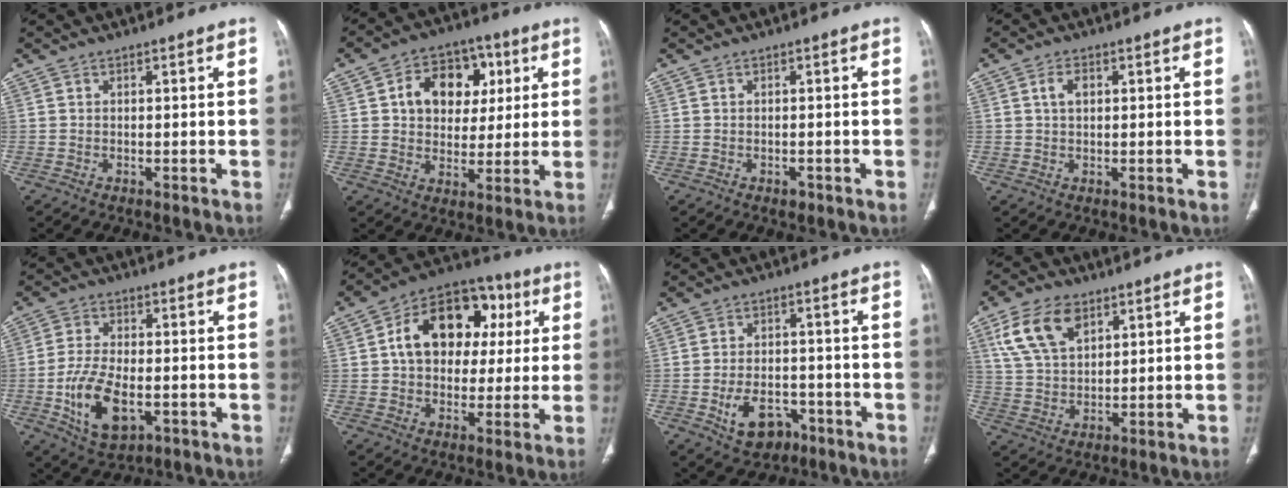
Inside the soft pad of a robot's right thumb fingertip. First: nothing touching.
{"total": 13.4, "force": [3.5, 10.2, 8.0], "torque": [-0.078, 0.007, 0.054]}
{"total": 1.2, "force": [-0.7, 0.7, 0.7], "torque": [-0.008, 0.001, -0.008]}
{"total": 2.8, "force": [0.8, 1.7, 2.1], "torque": [-0.036, 0.007, 0.015]}
{"total": 11.5, "force": [-3.1, 6.2, 9.2], "torque": [-0.172, 0.003, -0.047]}
{"total": 18.0, "force": [3.8, 13.1, 11.8], "torque": [-0.138, 0.023, 0.052]}
{"total": 8.6, "force": [-3.8, 5.9, 4.9], "torque": [-0.066, 0.030, -0.050]}
{"total": 11.5, "force": [5.6, 6.8, 7.3], "torque": [-0.125, -0.011, 0.113]}